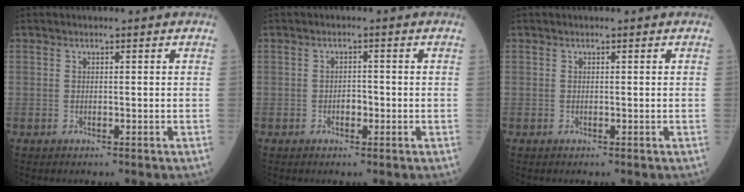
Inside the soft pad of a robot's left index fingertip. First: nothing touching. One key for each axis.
{"total": 1.7, "fx": -0.6, "fy": 1.0, "fz": 1.2, "tx": -0.018, "ty": 0.004, "tz": -0.010}
{"total": 0.0}